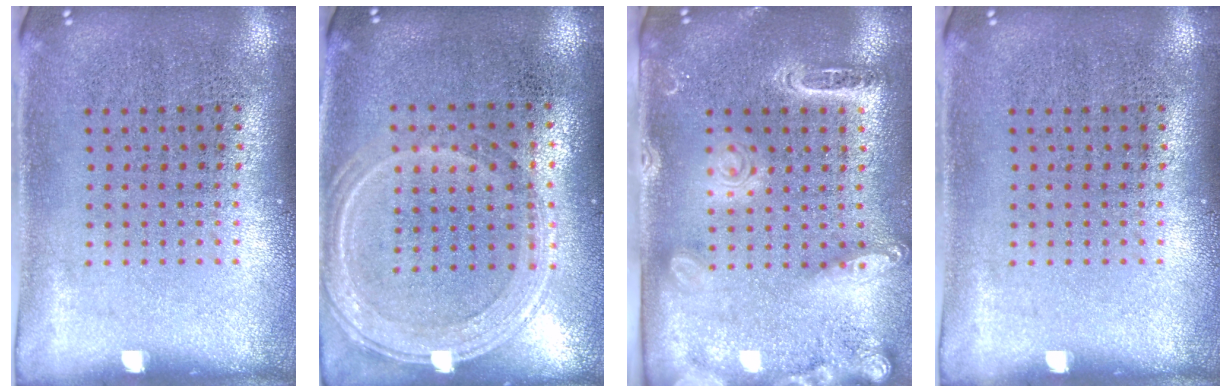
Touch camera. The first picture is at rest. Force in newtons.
{"total": 1.2, "press": 1.1, "slide": 0.5}
{"total": 2.3, "press": 2.0, "slide": 1.2}
{"total": 0.0}